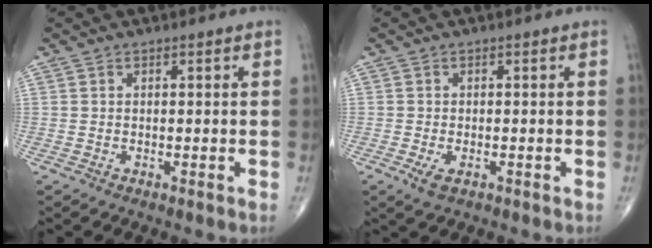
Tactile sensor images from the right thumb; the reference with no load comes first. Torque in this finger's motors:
{"motor_torque": [0.13, -0.27, 0.18, 0.13, 0.08]}